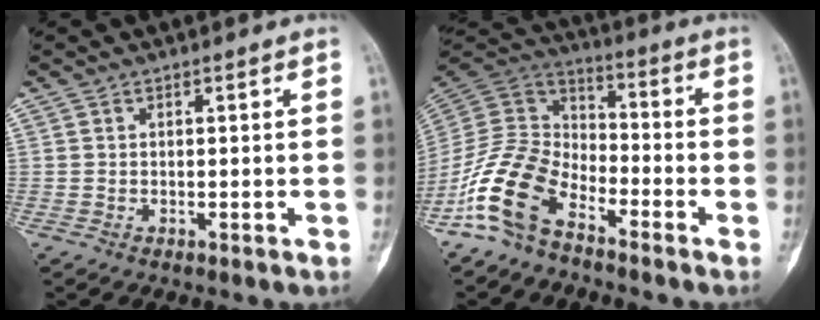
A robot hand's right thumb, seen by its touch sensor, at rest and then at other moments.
{"total": 13.3, "force": [-8.3, 7.3, 7.3], "torque": [-0.141, 0.069, -0.180]}